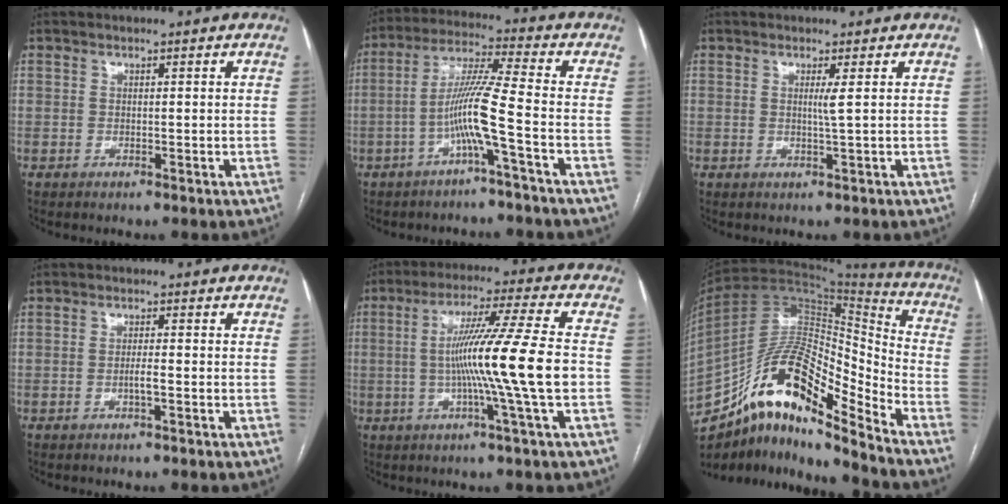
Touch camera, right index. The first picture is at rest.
{"total": 8.7, "force": [-3.2, -1.4, 8.0], "torque": [-0.159, 0.015, -0.064]}
{"total": 1.5, "force": [0.2, -0.5, 1.3], "torque": [-0.027, -0.004, 0.005]}
{"total": 1.8, "force": [-0.7, 0.1, 1.7], "torque": [-0.030, 0.000, -0.014]}
{"total": 14.0, "force": [-1.7, -2.4, 13.7], "torque": [-0.236, -0.006, -0.033]}
{"total": 19.7, "force": [-13.1, 5.0, 13.9], "torque": [-0.263, 0.036, -0.229]}